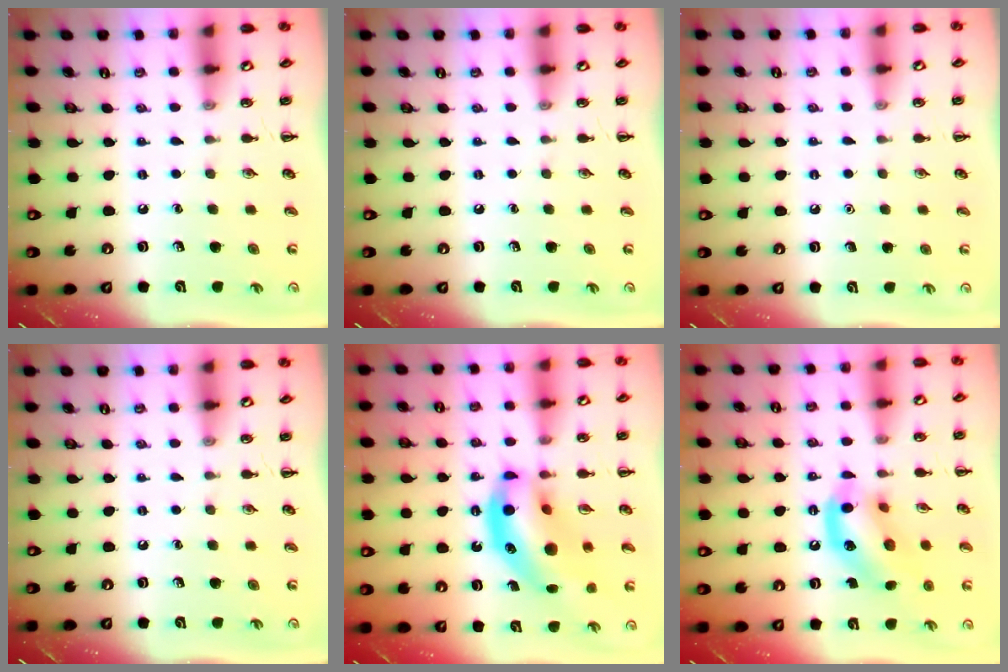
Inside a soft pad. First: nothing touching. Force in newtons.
{"total": 0.0}
{"total": 1.6, "press": 1.5, "slide": 0.1}
{"total": 0.0}
{"total": 15.5, "press": 15.1, "slide": 3.8}
{"total": 14.5, "press": 14.3, "slide": 2.7}